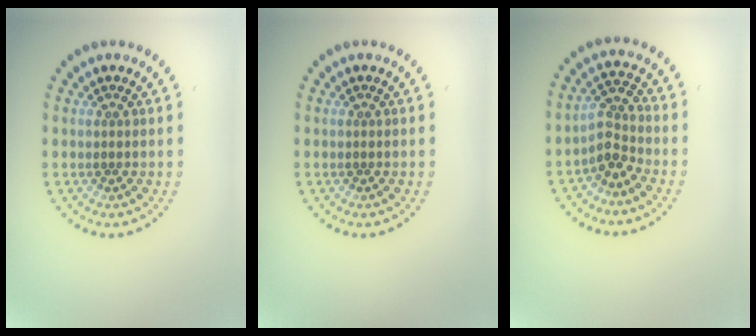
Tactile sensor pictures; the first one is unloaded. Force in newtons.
{"total": 0.0}
{"total": 2.7, "press": 2.0, "slide": 1.9}